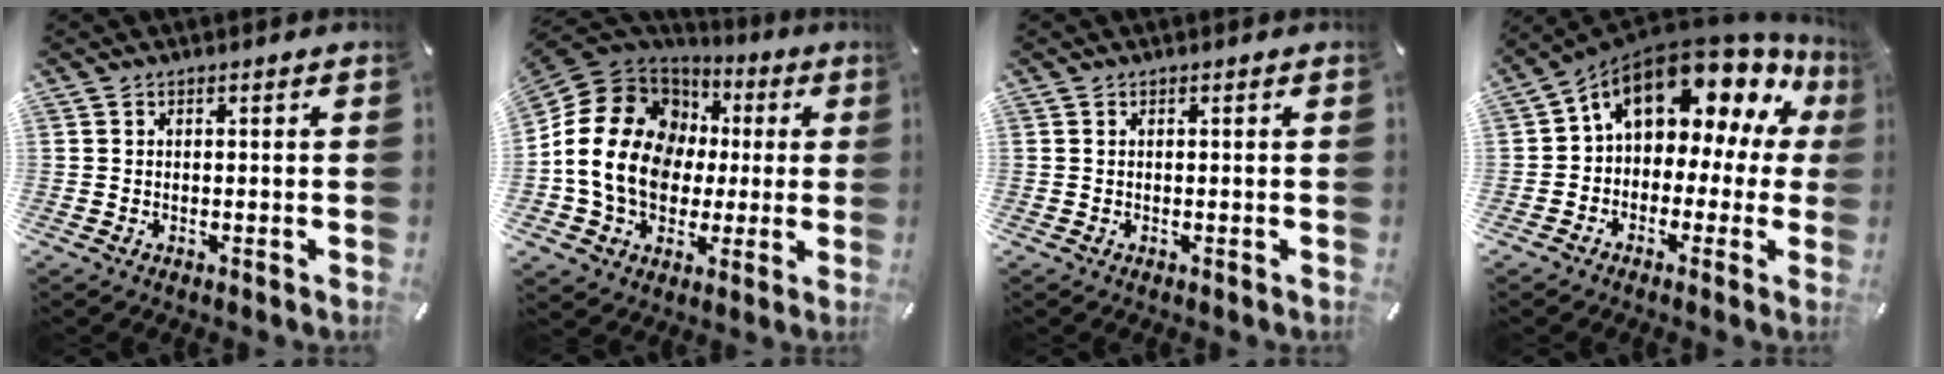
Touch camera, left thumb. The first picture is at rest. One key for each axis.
{"total": 20.2, "fx": -0.2, "fy": 16.9, "fz": 11.1, "tx": -0.225, "ty": 0.003, "tz": -0.003}
{"total": 0.0}
{"total": 16.1, "fx": 9.4, "fy": 9.2, "fz": 9.3, "tx": -0.142, "ty": -0.071, "tz": 0.161}